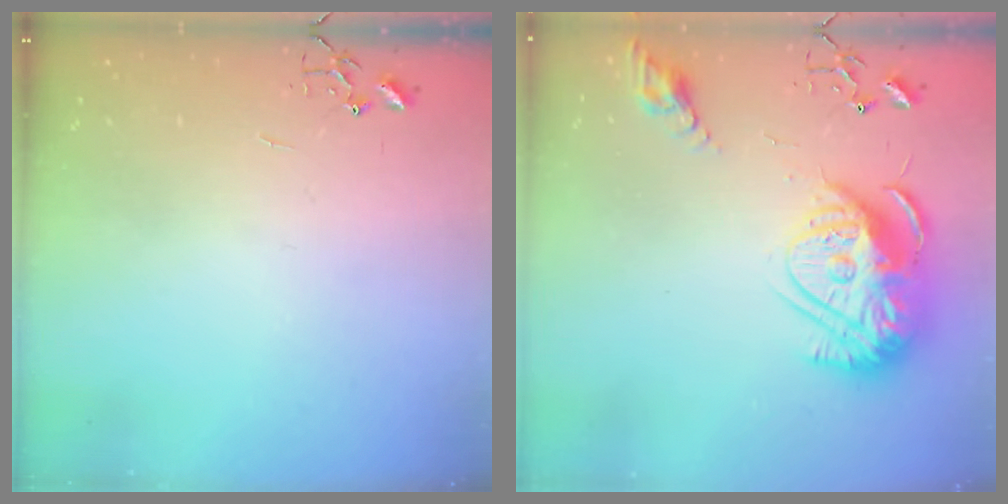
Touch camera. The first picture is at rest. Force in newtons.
{"total": 17.6, "press": 17.5, "slide": 1.6}